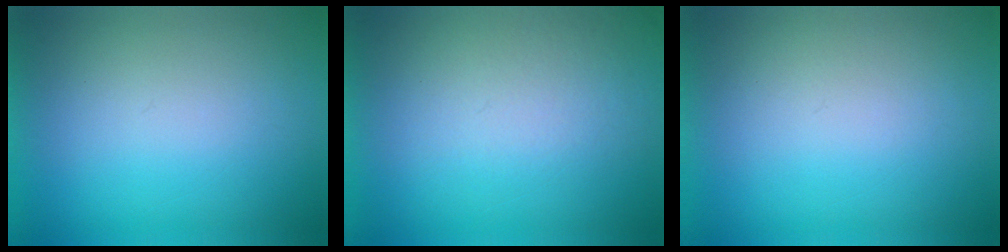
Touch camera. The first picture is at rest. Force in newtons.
{"total": 4.3}
{"total": 1.0}